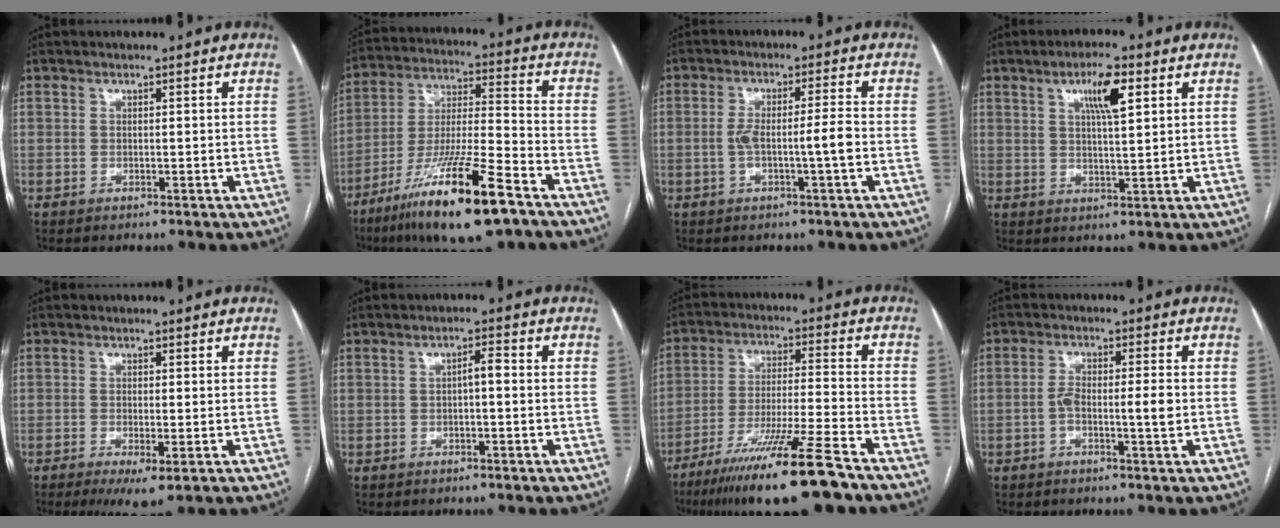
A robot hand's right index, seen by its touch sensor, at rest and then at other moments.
{"total": 18.9, "force": [-11.6, 1.7, 14.8], "torque": [-0.273, -0.035, -0.207]}
{"total": 5.3, "force": [-1.2, 0.0, 5.2], "torque": [-0.102, 0.012, -0.018]}
{"total": 6.5, "force": [2.9, 1.1, 5.7], "torque": [-0.101, 0.004, 0.048]}
{"total": 4.7, "force": [-2.3, 0.9, 3.9], "torque": [-0.064, -0.013, -0.033]}
{"total": 2.2, "force": [-0.1, 0.6, 2.1], "torque": [-0.036, 0.011, -0.001]}
{"total": 17.0, "force": [-12.5, -0.7, 11.5], "torque": [-0.196, -0.045, -0.210]}
{"total": 4.5, "force": [-1.0, 0.6, 4.3], "torque": [-0.081, 0.009, -0.017]}